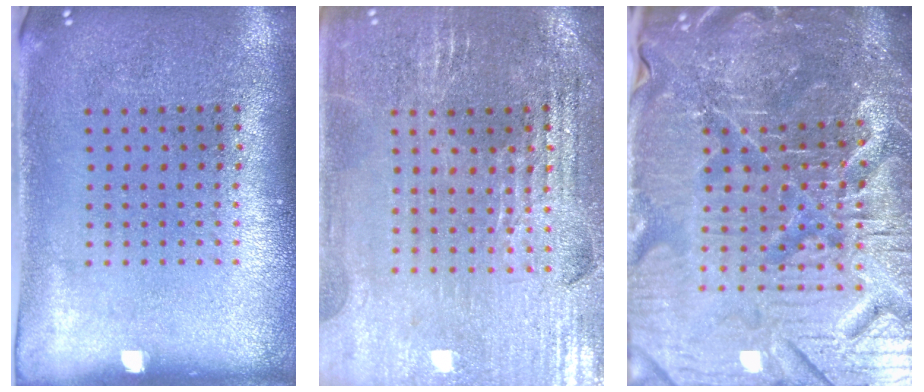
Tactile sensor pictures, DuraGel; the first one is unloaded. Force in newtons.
{"total": 2.9, "press": 2.8, "slide": 0.4}
{"total": 6.5, "press": 6.0, "slide": 2.6}